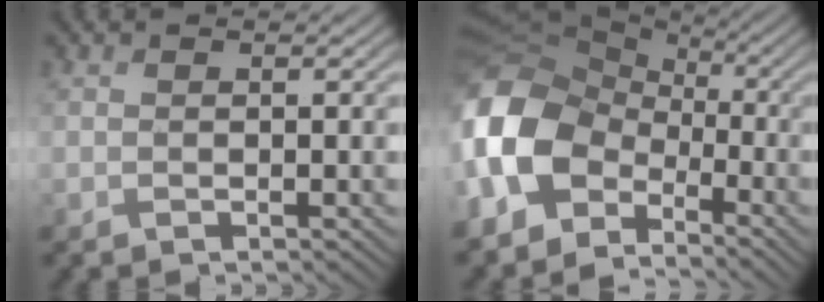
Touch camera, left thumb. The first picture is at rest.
{"total": 14.2, "force": [-3.8, 10.5, 8.7], "torque": [-0.243, -0.024, -0.082]}